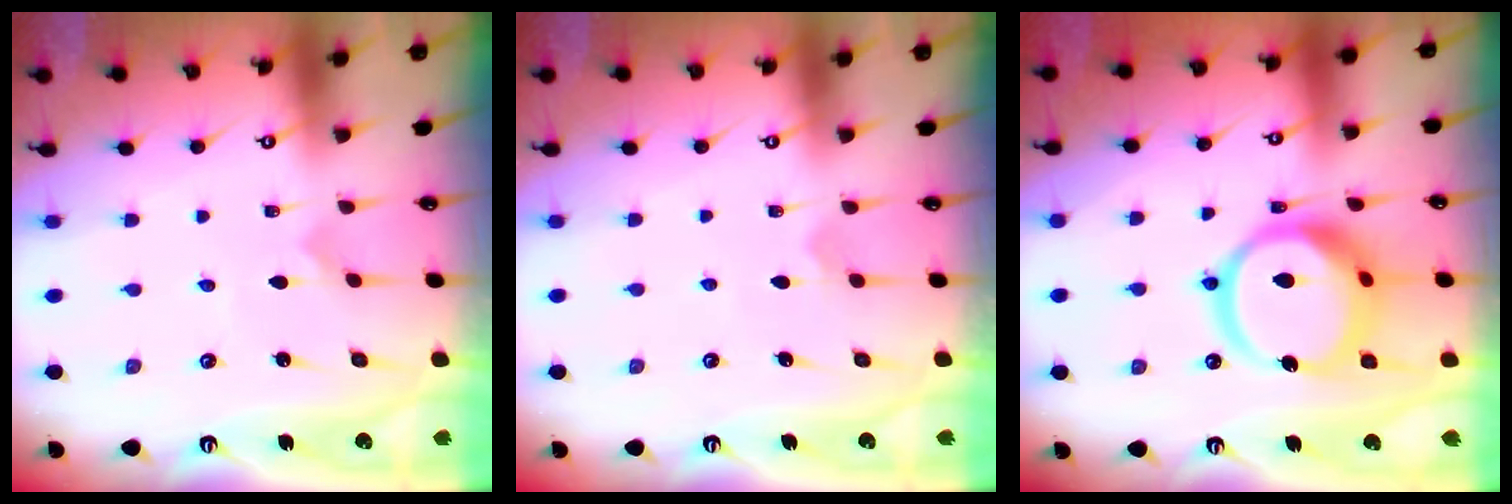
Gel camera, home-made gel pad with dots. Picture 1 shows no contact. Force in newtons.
{"total": 3.8, "press": 3.8, "slide": 0.3}
{"total": 19.1, "press": 19.0, "slide": 2.3}